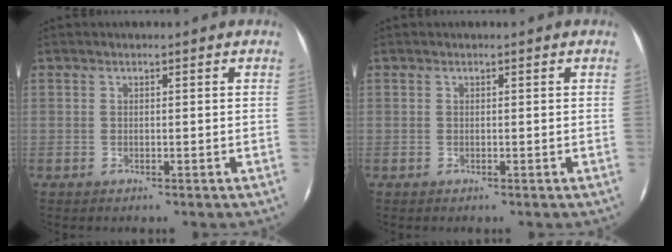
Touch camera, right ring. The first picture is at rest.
{"total": 0.0}